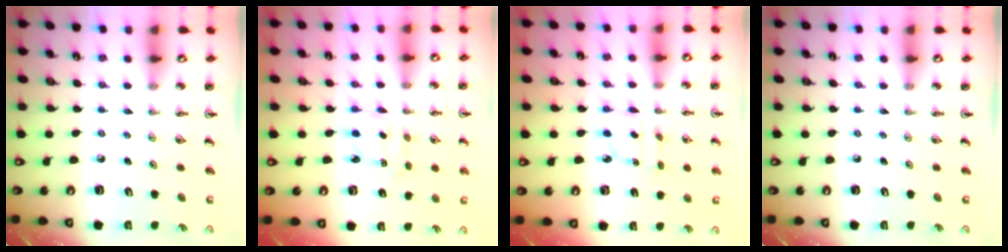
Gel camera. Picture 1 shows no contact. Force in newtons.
{"total": 2.3, "press": 2.3, "slide": 0.2}
{"total": 3.5, "press": 3.5, "slide": 0.6}
{"total": 0.0}